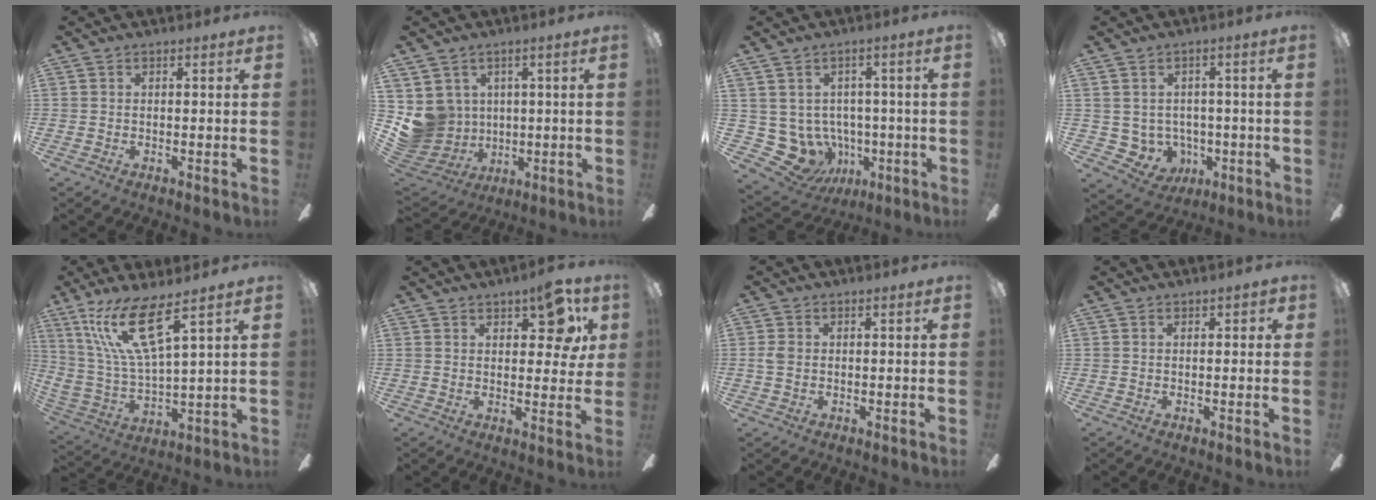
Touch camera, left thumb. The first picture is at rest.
{"total": 9.3, "force": [1.0, 9.1, 1.8], "torque": [-0.077, -0.017, 0.027]}
{"total": 9.1, "force": [-1.4, 8.5, 2.8], "torque": [-0.100, -0.008, -0.014]}
{"total": 5.9, "force": [0.4, 5.9, 0.9], "torque": [-0.061, -0.010, 0.018]}
{"total": 16.8, "force": [9.7, 4.3, 13.0], "torque": [-0.286, -0.037, 0.163]}
{"total": 9.2, "force": [4.8, 4.7, 6.3], "torque": [-0.064, -0.018, 0.080]}
{"total": 1.8, "force": [-0.1, 1.3, 1.3], "torque": [-0.026, 0.003, -0.002]}
{"total": 0.9, "force": [0.2, 0.7, 0.5], "torque": [-0.003, 0.000, 0.002]}